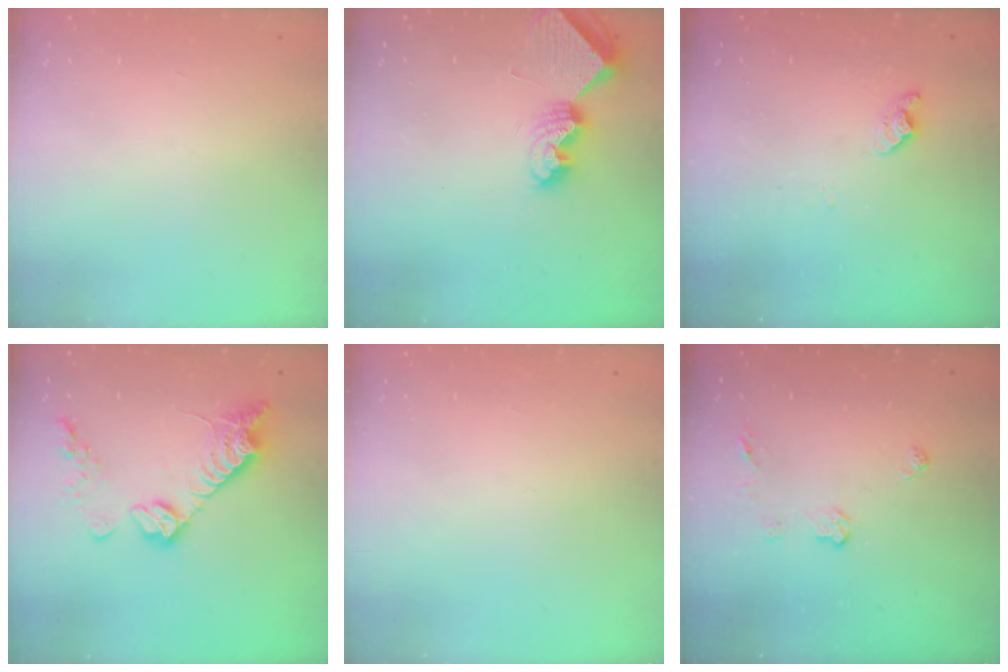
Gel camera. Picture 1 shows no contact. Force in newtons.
{"total": 9.1, "press": 9.1, "slide": 0.2}
{"total": 6.5, "press": 6.5, "slide": 0.8}
{"total": 13.5, "press": 13.5, "slide": 0.7}
{"total": 0.0}
{"total": 5.4, "press": 5.4, "slide": 0.5}